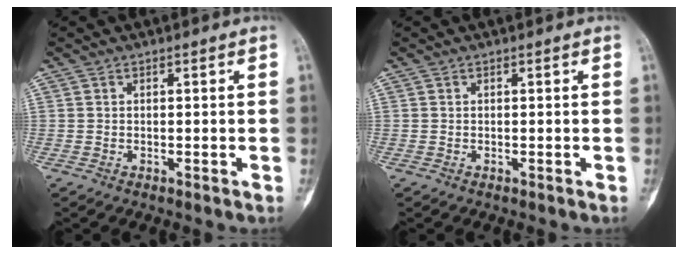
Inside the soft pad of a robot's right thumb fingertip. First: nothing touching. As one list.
[{"total": 0.0}]